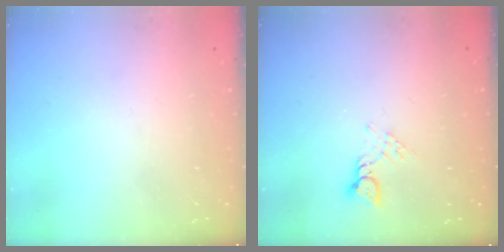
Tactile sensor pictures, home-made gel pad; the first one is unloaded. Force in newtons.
{"total": 4.3, "press": 4.3, "slide": 0.2}